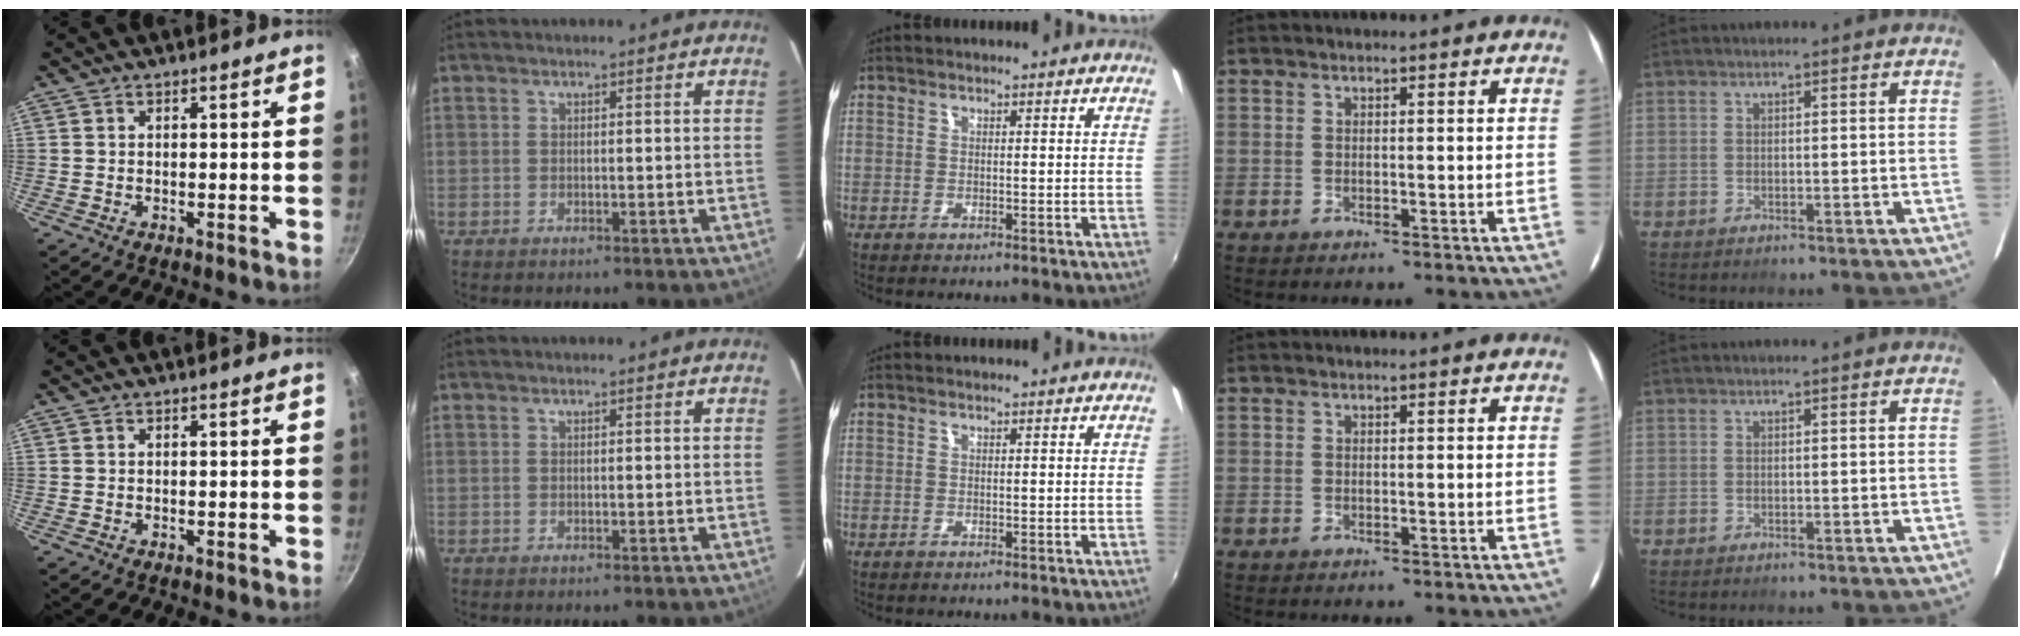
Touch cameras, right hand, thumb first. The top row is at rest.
{}